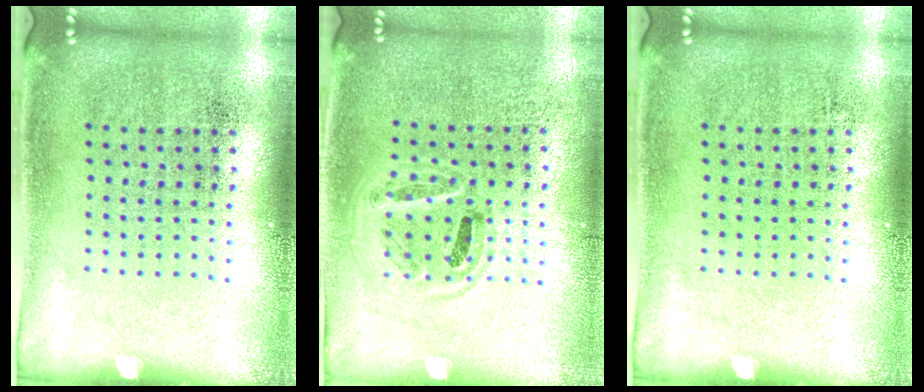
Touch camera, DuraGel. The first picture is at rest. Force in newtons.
{"total": 1.0, "press": 0.9, "slide": 0.4}
{"total": 0.0}